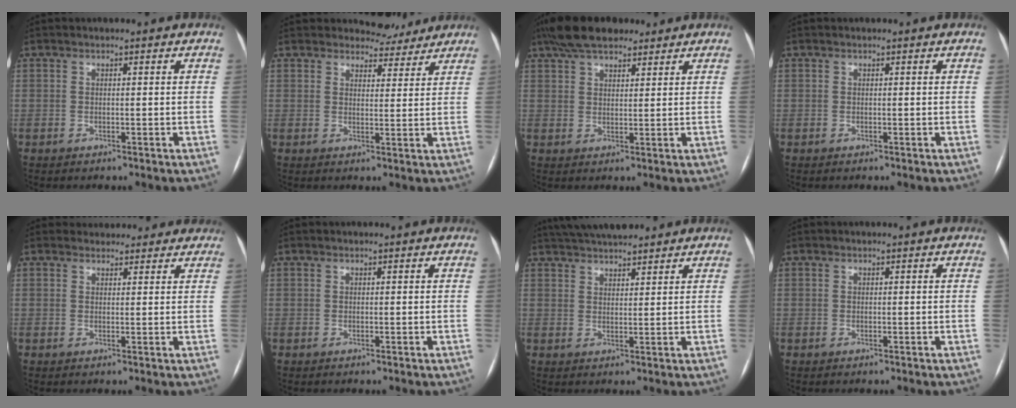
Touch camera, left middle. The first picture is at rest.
{"total": 5.4, "force": [5.0, 2.0, 0.0], "torque": [0.008, -0.002, 0.057]}
{"total": 9.5, "force": [7.4, 3.5, 4.9], "torque": [-0.087, 0.035, 0.128]}
{"total": 0.8, "force": [0.8, 0.2, 0.3], "torque": [-0.007, 0.015, 0.009]}
{"total": 8.0, "force": [7.3, 3.3, 0.9], "torque": [0.015, 0.022, 0.069]}
{"total": 0.0}
{"total": 9.4, "force": [8.3, 1.8, 4.0], "torque": [-0.066, 0.030, 0.131]}
{"total": 0.0}